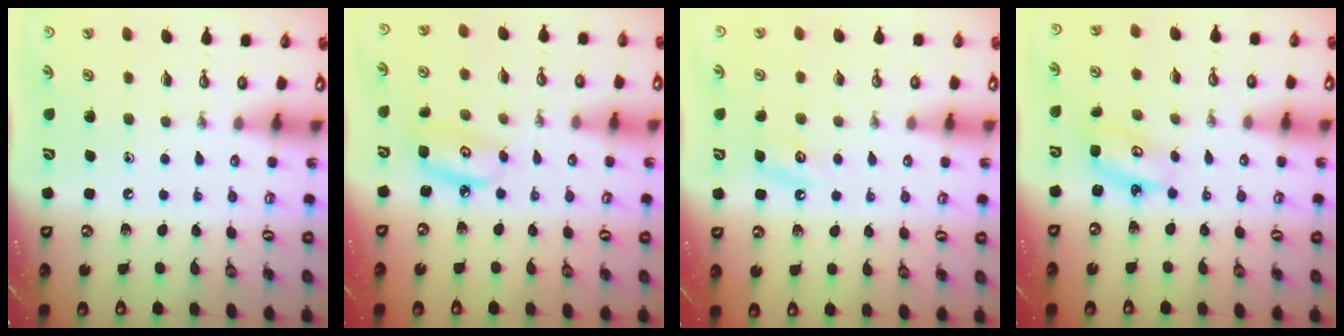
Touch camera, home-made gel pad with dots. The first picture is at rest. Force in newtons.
{"total": 6.0, "press": 6.0, "slide": 0.5}
{"total": 3.4, "press": 3.3, "slide": 0.4}
{"total": 3.9, "press": 3.9, "slide": 0.2}